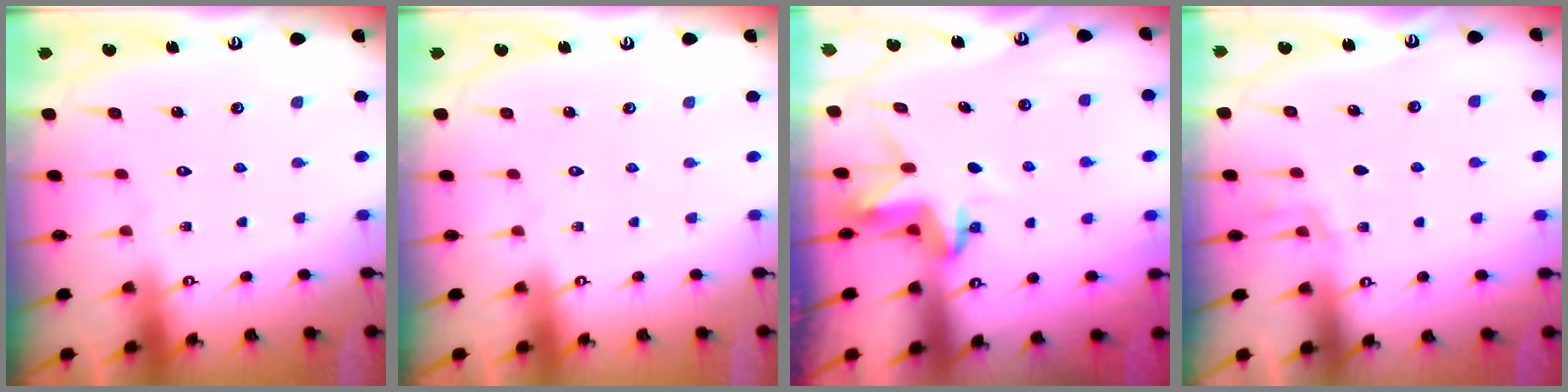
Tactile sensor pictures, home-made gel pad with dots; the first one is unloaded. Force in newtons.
{"total": 0.0}
{"total": 3.8, "press": 3.8, "slide": 0.4}
{"total": 4.6, "press": 3.9, "slide": 2.5}